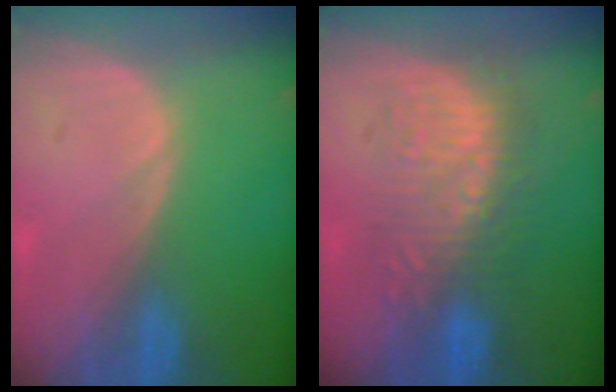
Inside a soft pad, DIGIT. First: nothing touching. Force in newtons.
{"total": 8.6, "press": 8.5, "slide": 1.5}